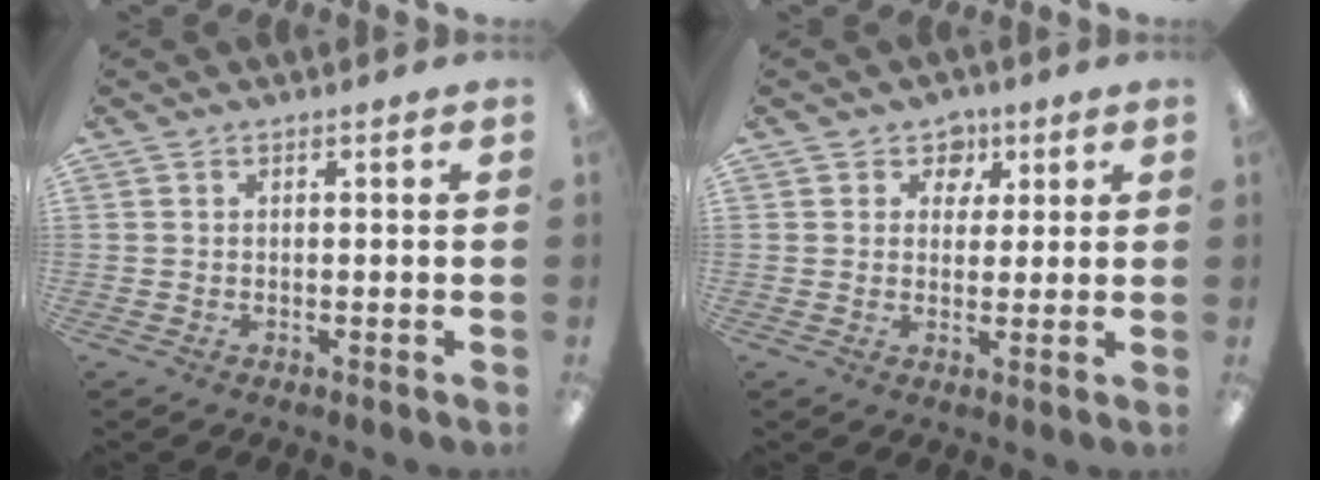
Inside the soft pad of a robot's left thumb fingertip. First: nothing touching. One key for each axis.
{"total": 4.8, "fx": 2.5, "fy": 4.0, "fz": 1.0, "tx": -0.004, "ty": -0.010, "tz": 0.040}